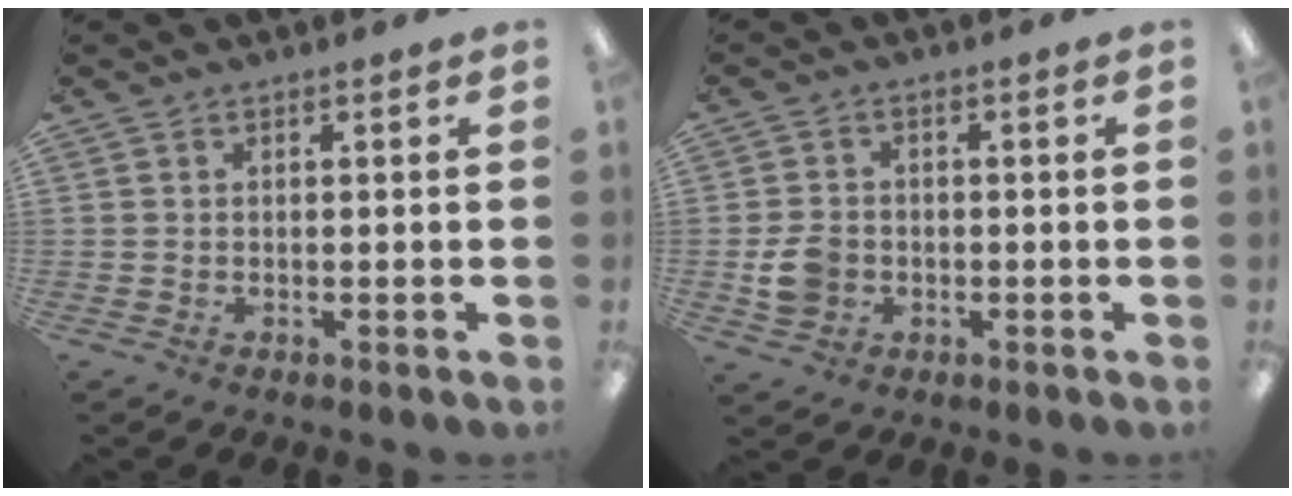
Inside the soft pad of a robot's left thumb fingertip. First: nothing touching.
{"total": 5.6, "force": [-1.3, 4.7, 2.7], "torque": [-0.051, 0.004, -0.023]}